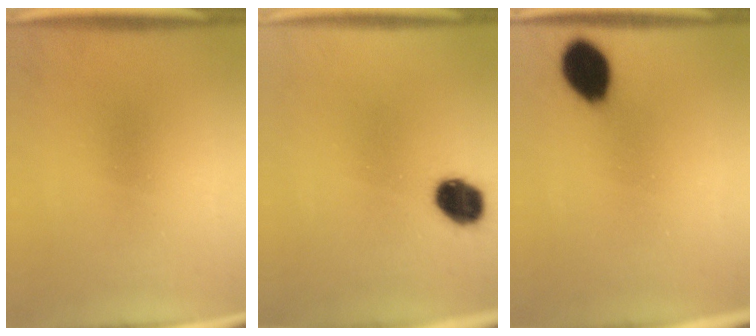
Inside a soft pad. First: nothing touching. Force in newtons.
{"total": 8.6}
{"total": 9.8}